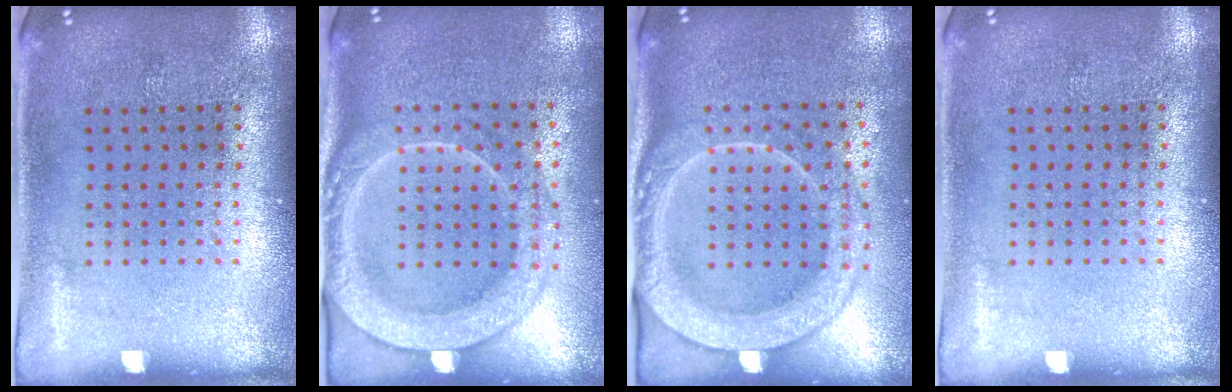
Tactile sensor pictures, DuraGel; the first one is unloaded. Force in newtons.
{"total": 2.3, "press": 2.2, "slide": 0.9}
{"total": 2.4, "press": 2.2, "slide": 1.1}
{"total": 0.0}